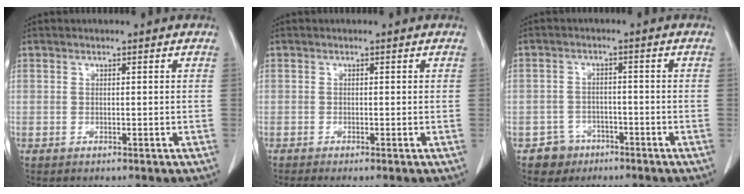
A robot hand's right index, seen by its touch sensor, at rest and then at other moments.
{"total": 1.1, "force": [-0.7, 0.1, 0.9], "torque": [-0.020, -0.004, -0.017]}
{"total": 4.0, "force": [-2.4, 3.2, -0.2], "torque": [0.010, 0.015, -0.038]}